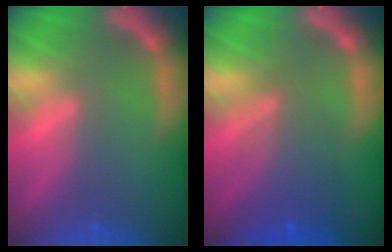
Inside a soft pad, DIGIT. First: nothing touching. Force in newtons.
{"total": 5.6}